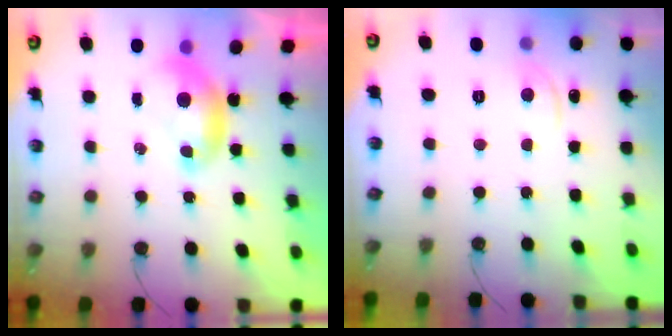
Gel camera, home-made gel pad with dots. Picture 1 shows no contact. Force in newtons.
{"total": 1.1, "press": 0.7, "slide": 0.8}